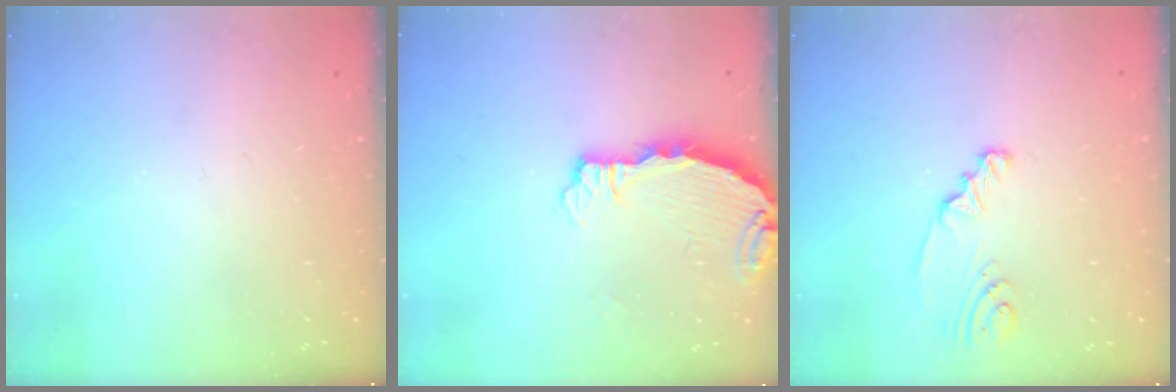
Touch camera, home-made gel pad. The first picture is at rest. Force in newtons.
{"total": 3.7, "press": 3.7, "slide": 0.4}
{"total": 2.3, "press": 2.3, "slide": 0.3}